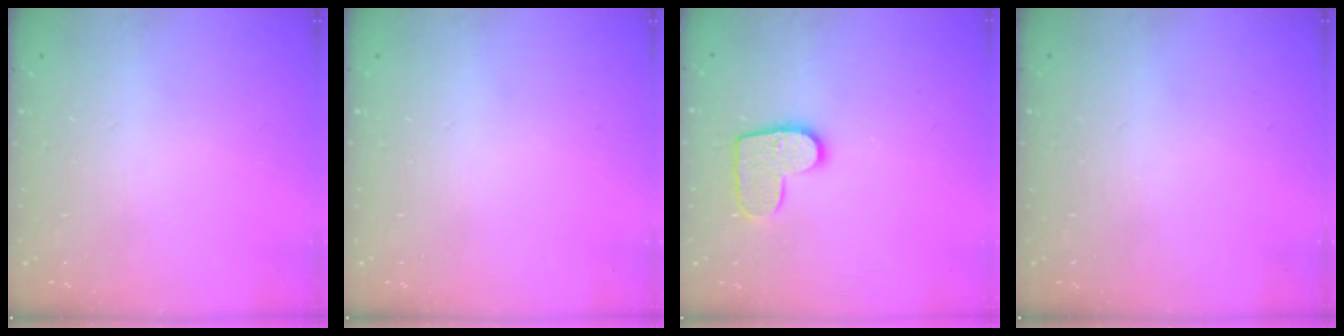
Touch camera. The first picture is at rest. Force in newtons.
{"total": 0.0}
{"total": 10.4, "press": 10.4, "slide": 0.5}
{"total": 0.0}